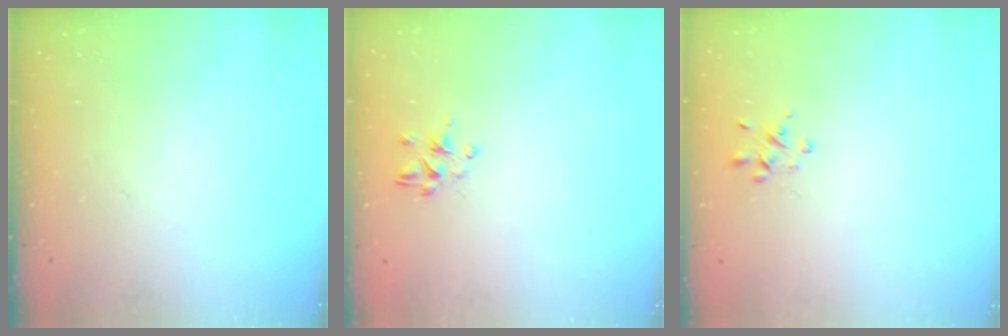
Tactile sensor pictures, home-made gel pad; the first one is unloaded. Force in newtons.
{"total": 2.9, "press": 2.8, "slide": 0.6}
{"total": 2.0, "press": 1.9, "slide": 0.6}